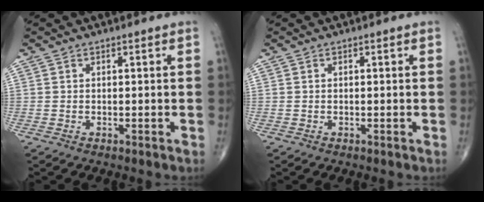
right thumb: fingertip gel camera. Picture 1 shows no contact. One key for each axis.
{"total": 0.0}